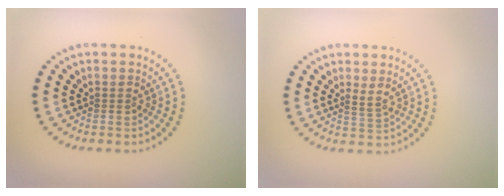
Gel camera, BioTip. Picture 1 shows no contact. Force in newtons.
{"total": 1.2, "press": 0.9, "slide": 0.8}